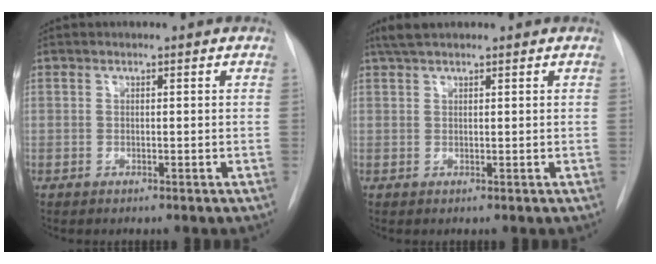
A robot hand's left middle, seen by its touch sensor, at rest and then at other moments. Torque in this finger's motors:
{"motor_torque": [0.34, -0.31, -0.02, 0.01]}